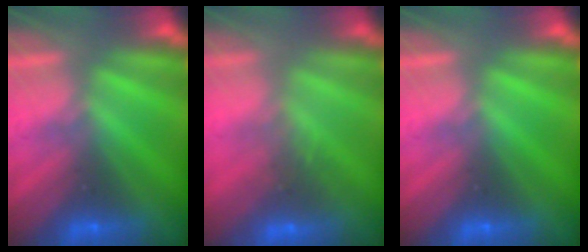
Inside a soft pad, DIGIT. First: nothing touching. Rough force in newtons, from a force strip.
{"total": 2.7}
{"total": 0.0}